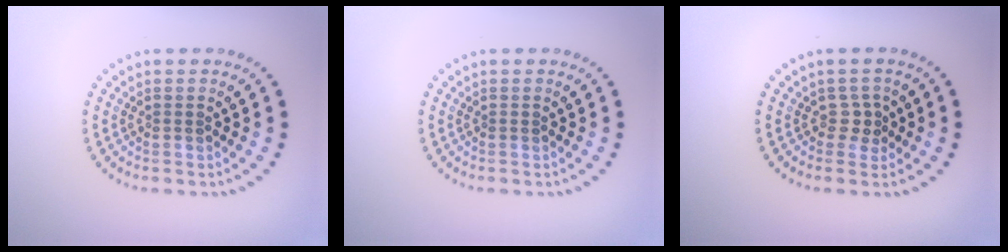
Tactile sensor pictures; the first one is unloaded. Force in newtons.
{"total": 0.0}
{"total": 1.1, "press": 0.8, "slide": 0.8}